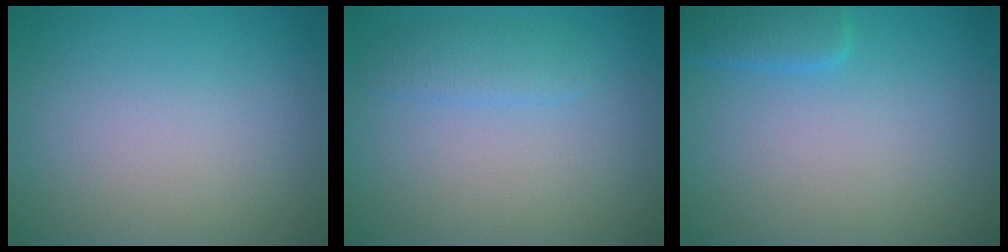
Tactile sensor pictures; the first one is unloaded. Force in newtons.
{"total": 1.6, "press": 1.6, "slide": 0.2}
{"total": 2.0, "press": 2.0, "slide": 0.1}